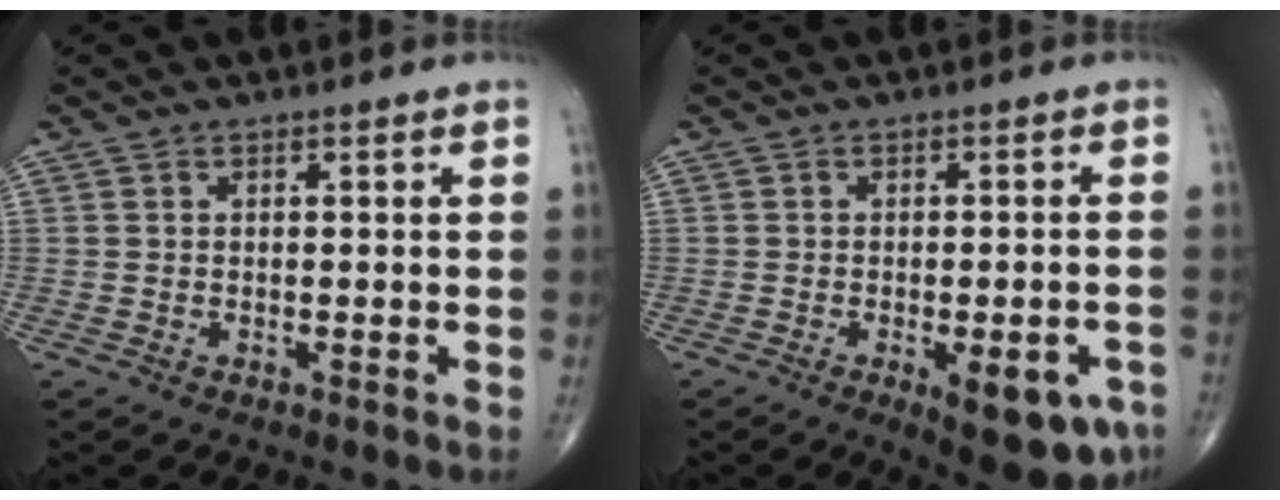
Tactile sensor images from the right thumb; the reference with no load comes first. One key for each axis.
{"total": 11.1, "fx": -4.9, "fy": 4.2, "fz": 9.1, "tx": -0.095, "ty": 0.007, "tz": -0.054}